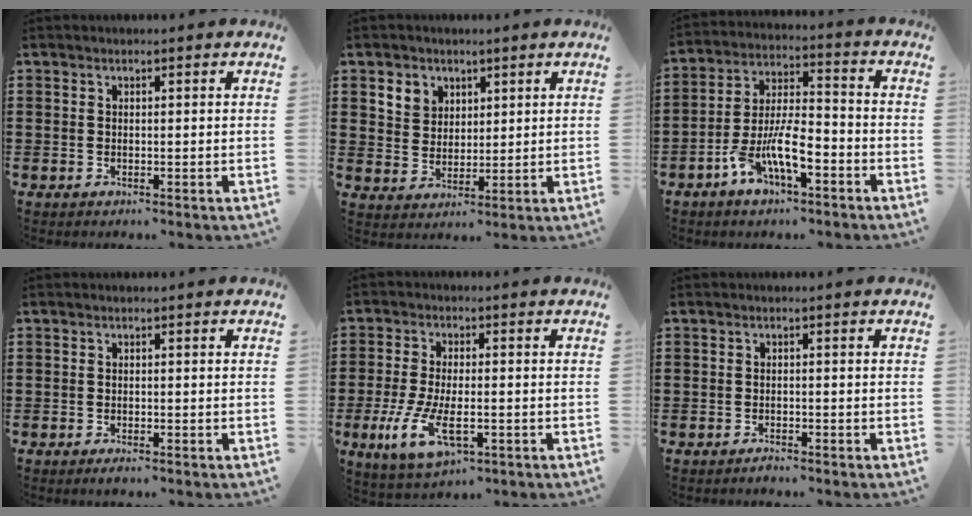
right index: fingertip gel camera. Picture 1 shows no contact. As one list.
[{"total": 4.1, "force": [2.2, 3.4, 0.4], "torque": [-0.026, 0.014, 0.040]}, {"total": 9.4, "force": [-4.8, 3.7, 7.2], "torque": [-0.139, 0.010, -0.086]}, {"total": 0.8, "force": [-0.6, -0.1, 0.4], "torque": [-0.010, -0.008, -0.010]}, {"total": 8.2, "force": [-2.5, 3.5, 7.0], "torque": [-0.155, -0.014, -0.045]}, {"total": 1.0, "force": [-1.0, -0.1, 0.2], "torque": [-0.008, -0.004, -0.018]}]